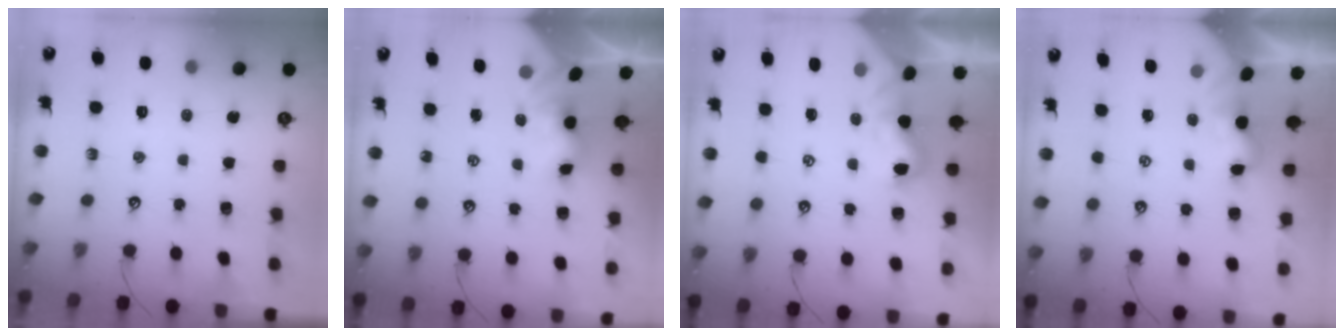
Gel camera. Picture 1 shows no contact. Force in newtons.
{"total": 3.0, "press": 2.9, "slide": 0.6}
{"total": 1.5, "press": 1.4, "slide": 0.5}
{"total": 2.0, "press": 1.9, "slide": 0.5}